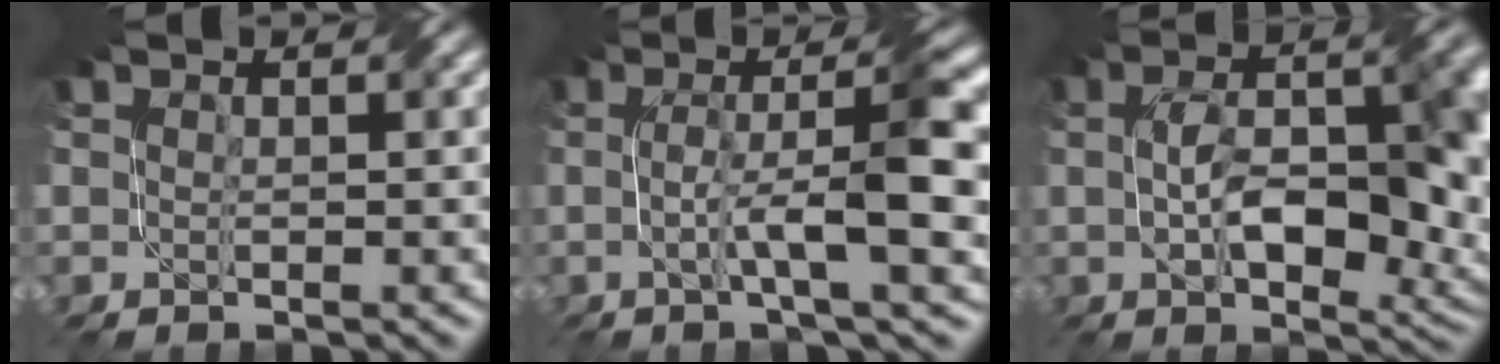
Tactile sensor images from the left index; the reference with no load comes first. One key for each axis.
{"total": 7.3, "fx": -0.2, "fy": 1.1, "fz": 7.2, "tx": -0.119, "ty": 0.009, "tz": -0.003}
{"total": 12.0, "fx": -0.4, "fy": 5.4, "fz": 10.7, "tx": -0.161, "ty": 0.000, "tz": -0.003}